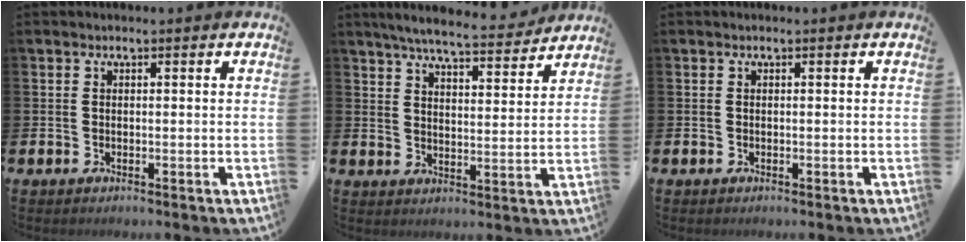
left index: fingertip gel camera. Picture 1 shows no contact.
{"total": 6.8, "force": [6.4, 0.6, 2.2], "torque": [-0.054, -0.040, 0.109]}
{"total": 0.0}